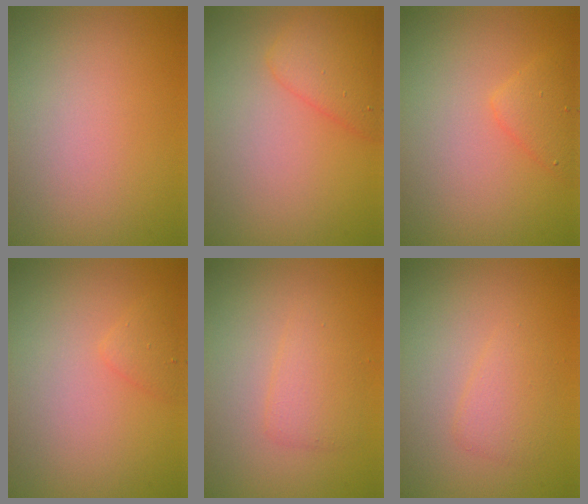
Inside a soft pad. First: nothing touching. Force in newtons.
{"total": 3.3, "press": 3.3, "slide": 0.1}
{"total": 2.1, "press": 2.1, "slide": 0.1}
{"total": 1.3, "press": 1.3, "slide": 0.0}
{"total": 2.2, "press": 2.2, "slide": 0.0}
{"total": 1.9, "press": 1.9, "slide": 0.1}